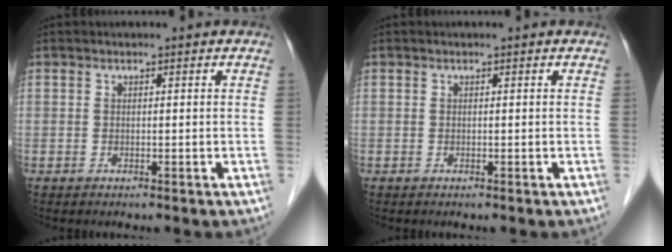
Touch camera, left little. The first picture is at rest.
{"total": 0.0}